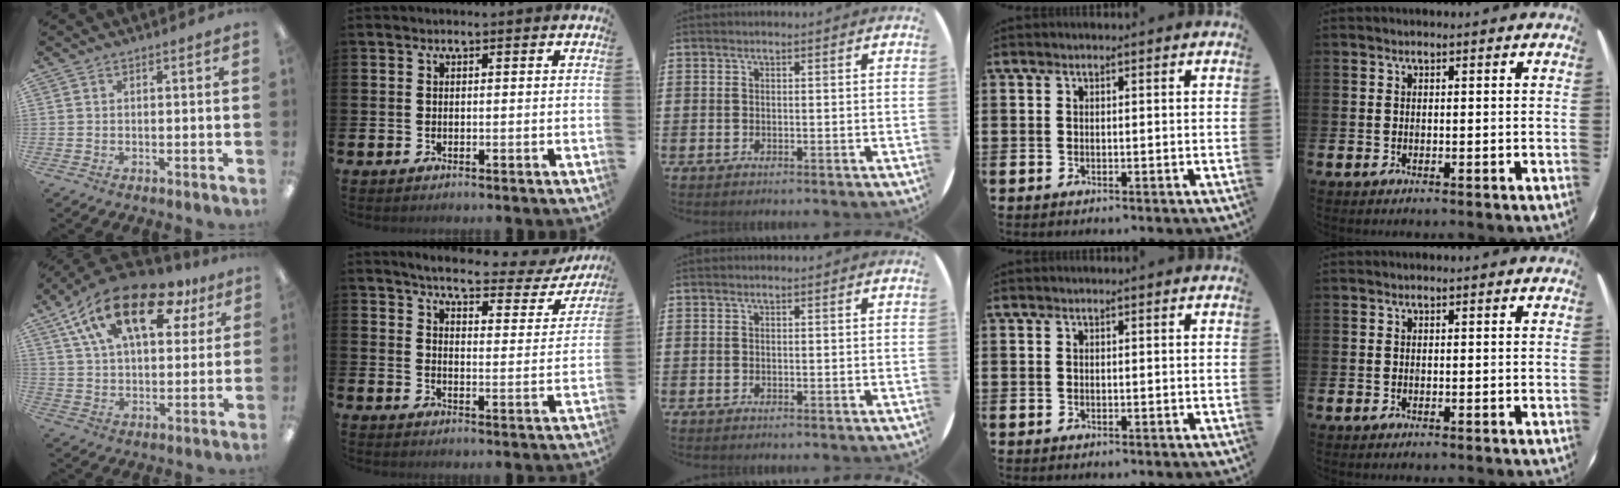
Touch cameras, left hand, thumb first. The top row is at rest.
{"thumb": {"total": 20.1, "force": [10.6, 10.0, 13.8], "torque": [-0.240, -0.040, 0.180]}, "index": {"total": 4.4, "force": [4.0, 0.9, 1.8], "torque": [-0.049, -0.033, 0.058]}}